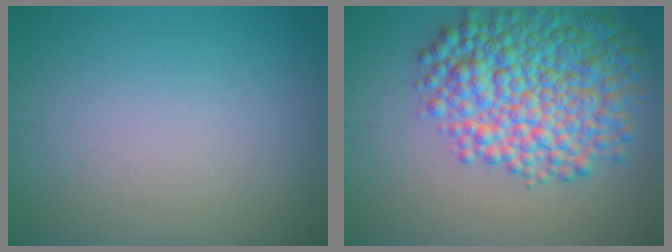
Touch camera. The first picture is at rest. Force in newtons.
{"total": 9.5, "press": 9.5, "slide": 0.2}